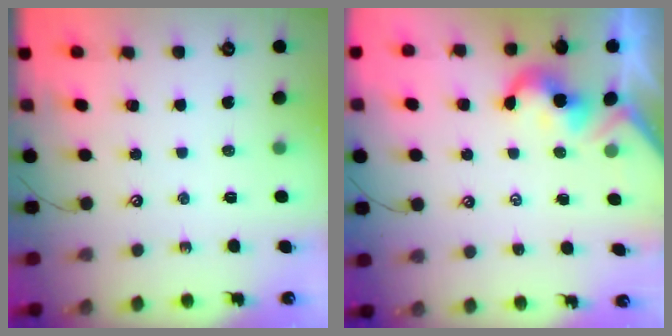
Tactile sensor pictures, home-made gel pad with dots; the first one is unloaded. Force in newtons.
{"total": 1.9, "press": 1.8, "slide": 0.5}